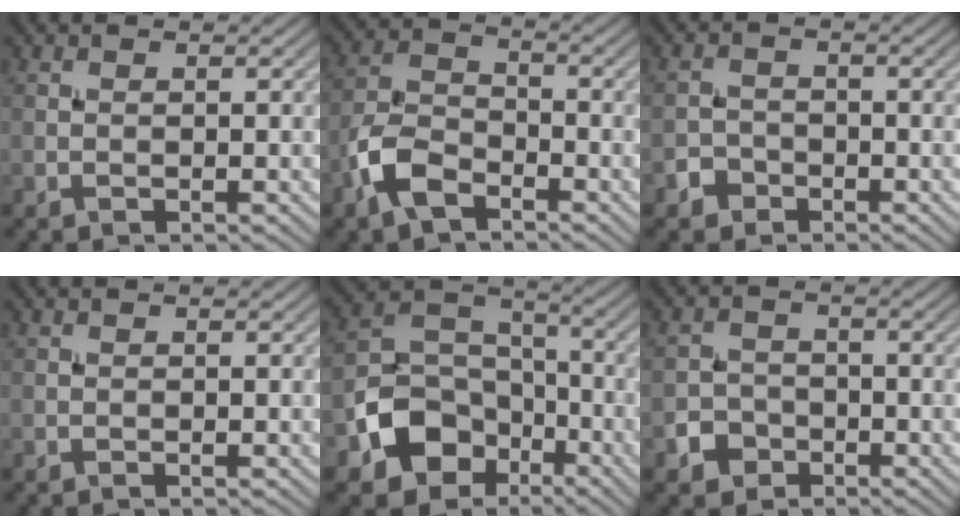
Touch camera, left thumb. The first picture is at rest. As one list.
[{"total": 6.5, "force": [-3.9, 3.3, 4.0], "torque": [-0.089, 0.000, -0.094]}, {"total": 2.3, "force": [-1.5, 1.6, 0.5], "torque": [-0.001, 0.003, -0.033]}, {"total": 0.0}, {"total": 10.4, "force": [-5.1, 7.7, 4.8], "torque": [-0.101, -0.015, -0.106]}, {"total": 3.1, "force": [-1.8, 2.4, 0.8], "torque": [-0.010, -0.001, -0.038]}]